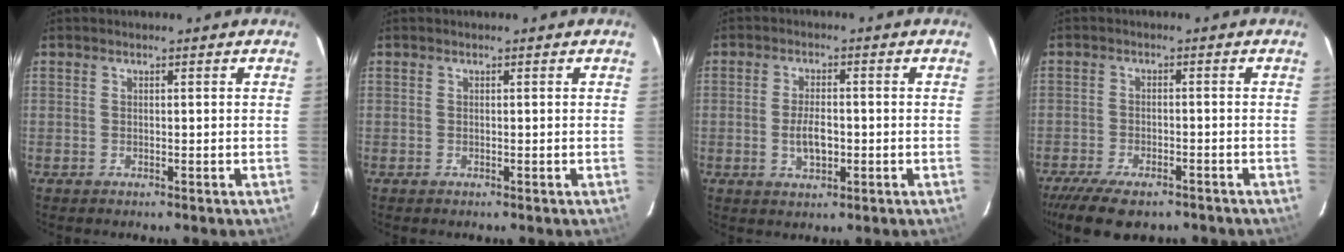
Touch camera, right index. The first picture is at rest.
{"total": 0.0}
{"total": 4.8, "force": [-0.9, 2.3, 4.1], "torque": [-0.080, -0.001, -0.012]}
{"total": 11.2, "force": [-8.6, 4.0, 5.9], "torque": [-0.138, -0.027, -0.141]}